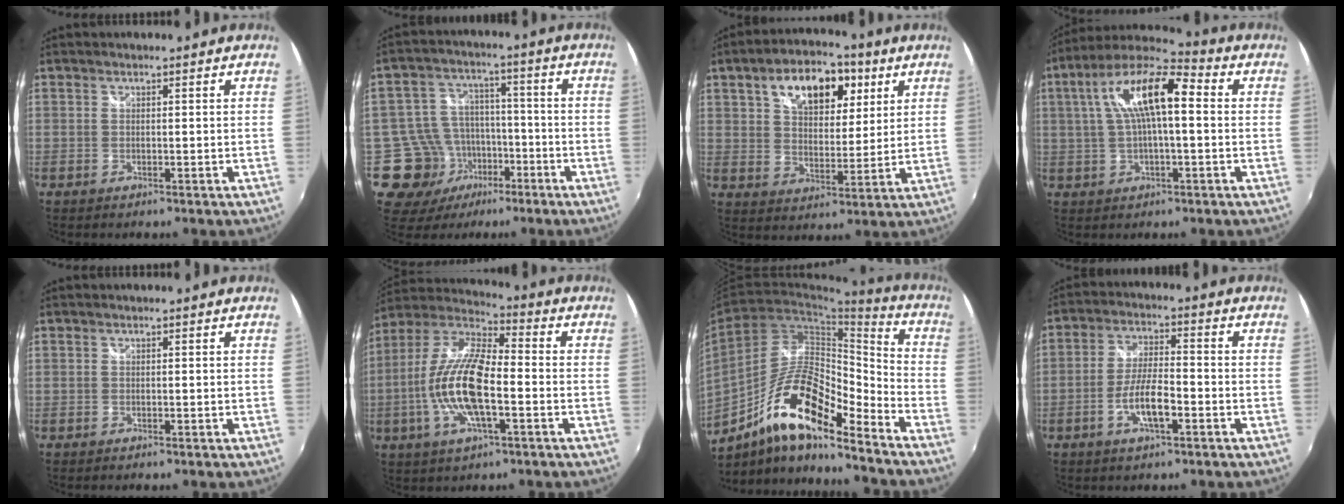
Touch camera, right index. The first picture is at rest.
{"total": 13.1, "force": [-6.3, 10.8, 3.8], "torque": [-0.101, 0.022, -0.088]}
{"total": 15.1, "force": [7.0, 8.6, 10.2], "torque": [-0.174, 0.032, 0.114]}
{"total": 14.1, "force": [2.2, 4.5, 13.2], "torque": [-0.246, 0.028, 0.030]}
{"total": 0.0}
{"total": 16.3, "force": [-3.8, 5.4, 14.9], "torque": [-0.301, -0.002, -0.081]}
{"total": 17.3, "force": [-10.9, 4.7, 12.7], "torque": [-0.230, 0.002, -0.205]}
{"total": 7.5, "force": [-3.2, 2.0, 6.5], "torque": [-0.129, 0.003, -0.056]}